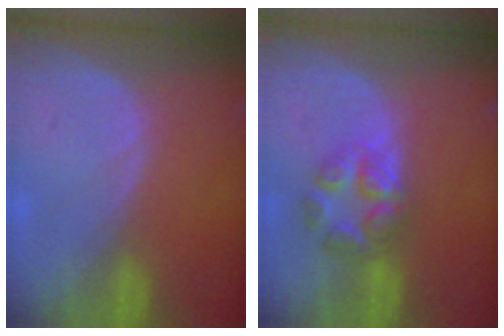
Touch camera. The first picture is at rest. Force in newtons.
{"total": 5.8, "press": 5.8, "slide": 0.1}